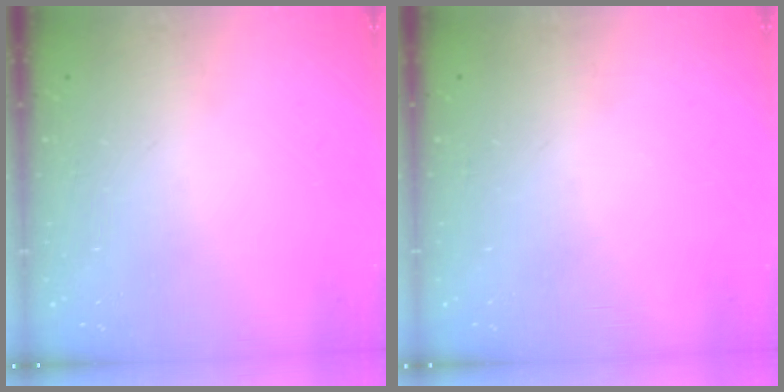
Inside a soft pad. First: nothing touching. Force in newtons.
{"total": 0.0}